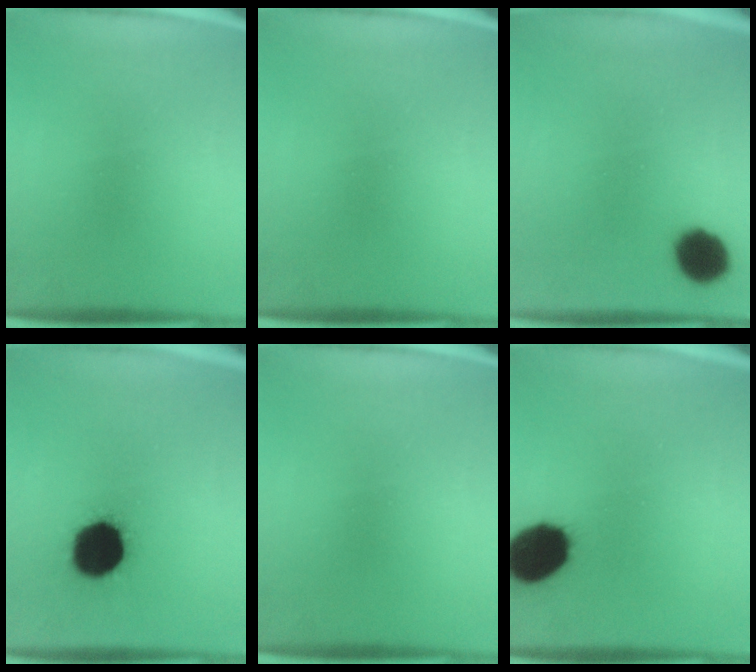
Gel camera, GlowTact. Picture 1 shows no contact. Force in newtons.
{"total": 0.0}
{"total": 8.1}
{"total": 15.2}
{"total": 0.0}
{"total": 14.7}